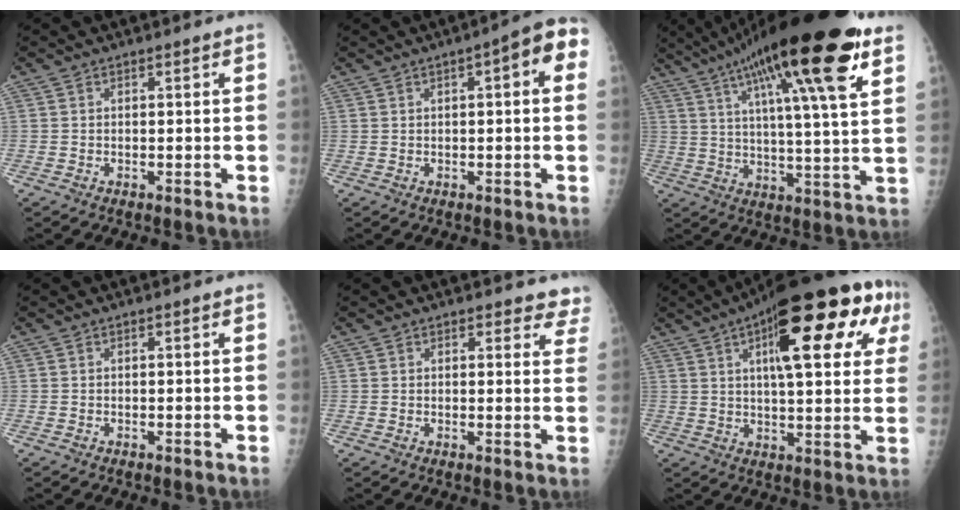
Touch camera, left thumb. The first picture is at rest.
{"total": 8.2, "force": [2.5, 2.7, 7.4], "torque": [-0.081, 0.019, 0.023]}
{"total": 25.4, "force": [13.9, 4.3, 20.8], "torque": [-0.335, -0.020, 0.214]}
{"total": 0.0}
{"total": 5.9, "force": [5.3, 2.6, 0.0], "torque": [0.054, -0.026, 0.033]}
{"total": 24.5, "force": [9.3, 8.3, 21.1], "torque": [-0.281, 0.017, 0.128]}